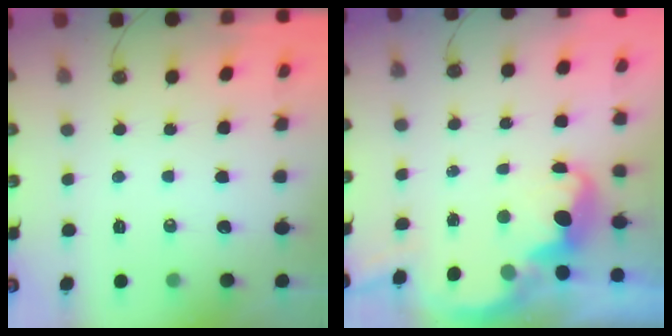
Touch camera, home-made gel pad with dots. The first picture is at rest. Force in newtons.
{"total": 4.2, "press": 4.1, "slide": 0.5}